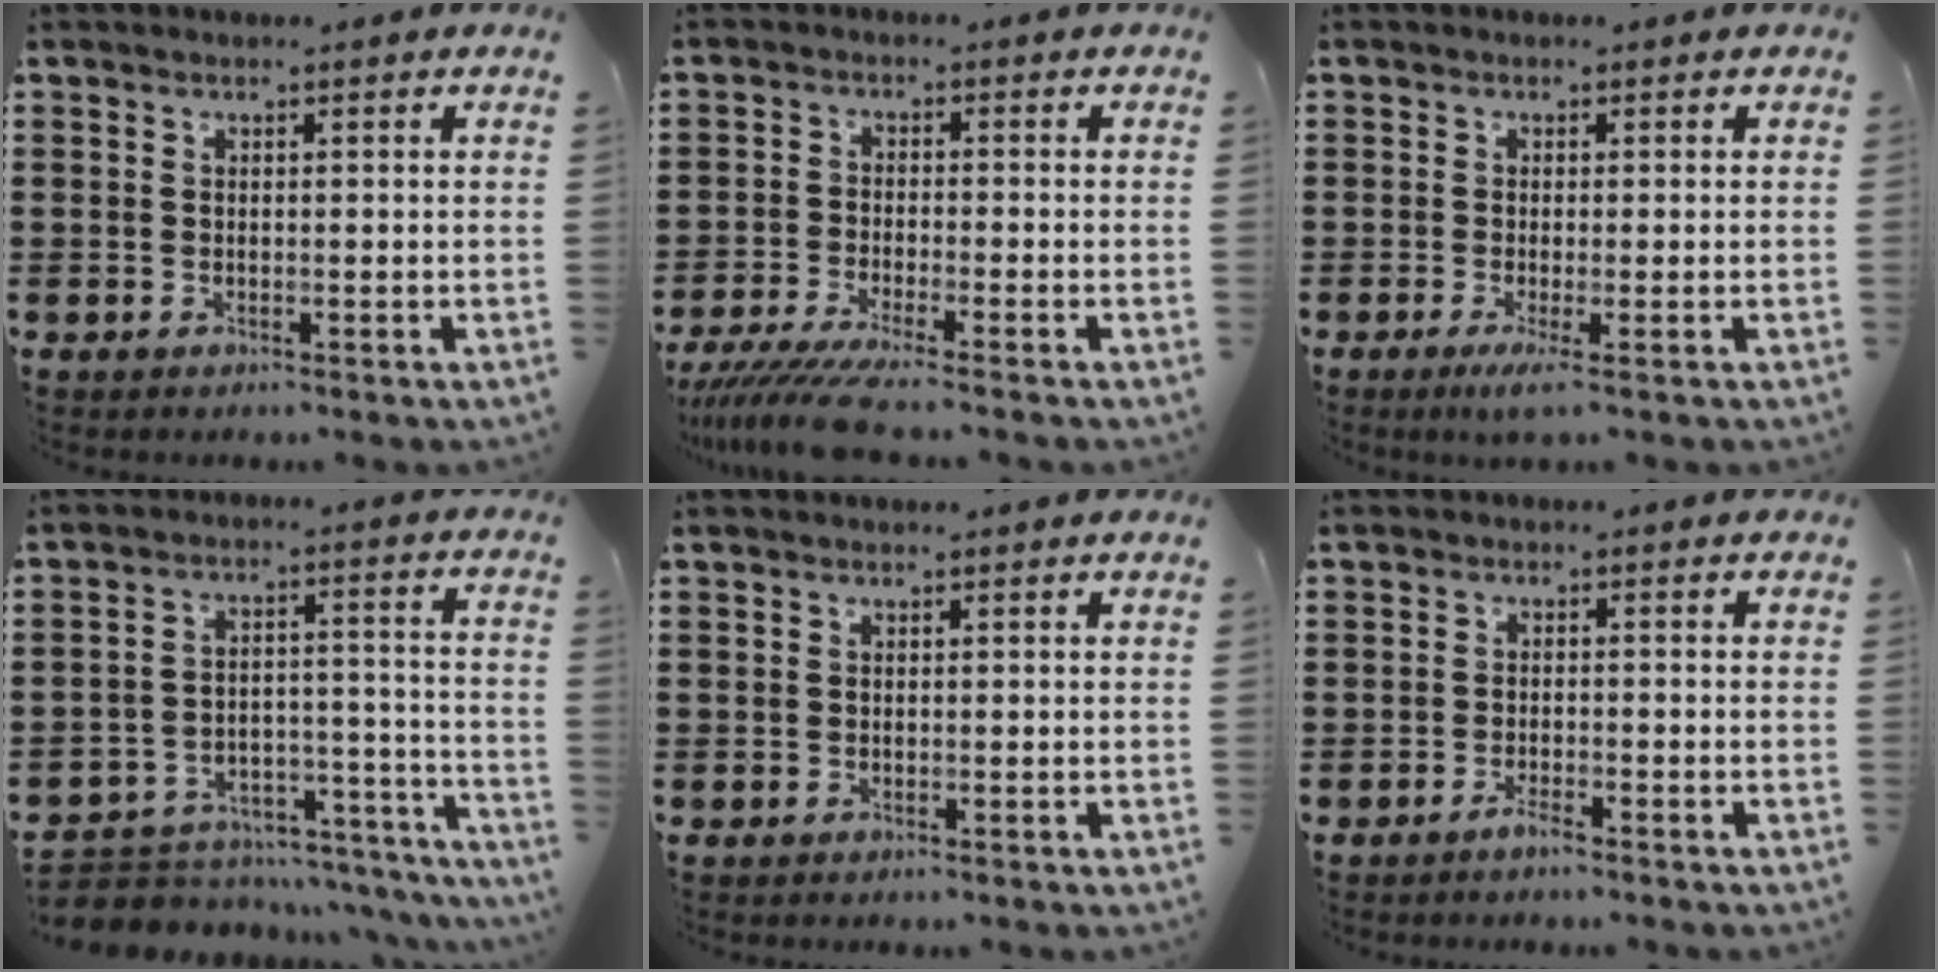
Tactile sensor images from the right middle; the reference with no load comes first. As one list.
[{"total": 5.1, "force": [-4.3, -0.2, 2.8], "torque": [-0.065, -0.023, -0.084]}, {"total": 1.8, "force": [-0.7, -0.2, 1.7], "torque": [-0.031, -0.007, -0.010]}, {"total": 4.3, "force": [-4.0, 1.5, 0.4], "torque": [-0.013, 0.008, -0.082]}, {"total": 0.0}, {"total": 1.6, "force": [-1.4, 0.3, 0.7], "torque": [-0.017, -0.004, -0.025]}]